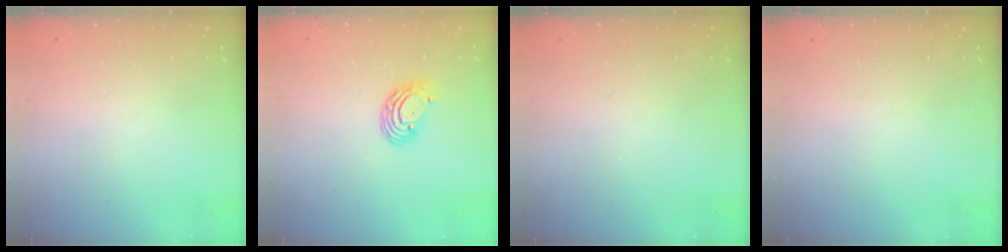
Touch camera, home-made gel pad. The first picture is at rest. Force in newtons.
{"total": 7.2, "press": 7.1, "slide": 1.6}
{"total": 0.0}
{"total": 0.0}